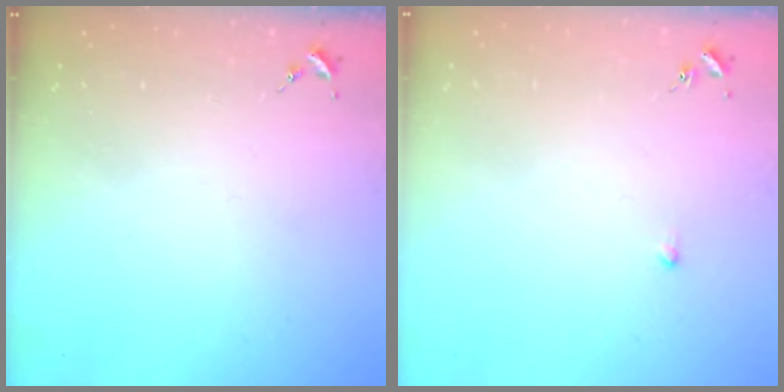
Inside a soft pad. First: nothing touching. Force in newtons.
{"total": 2.9, "press": 2.8, "slide": 0.6}